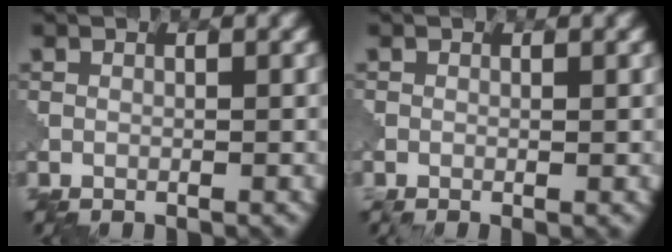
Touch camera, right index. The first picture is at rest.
{"total": 1.4, "force": [0.0, 0.7, 1.2], "torque": [0.003, 0.011, -0.007]}